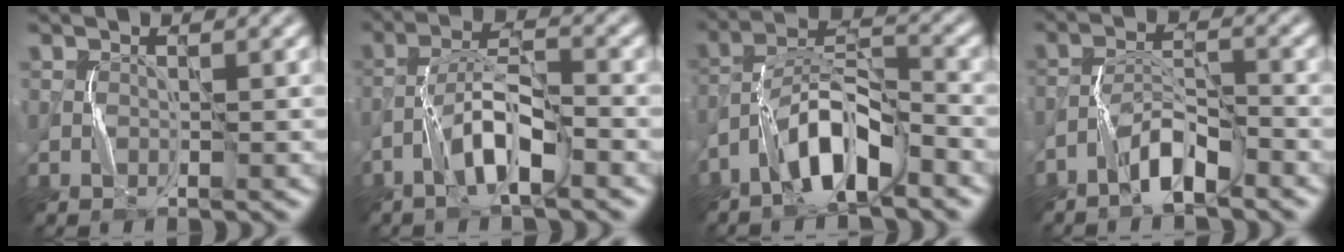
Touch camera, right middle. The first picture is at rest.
{"total": 5.3, "force": [-2.8, 1.1, 4.3], "torque": [-0.081, 0.016, -0.055]}
{"total": 6.9, "force": [-4.3, 2.1, 4.9], "torque": [-0.090, 0.013, -0.085]}
{"total": 3.9, "force": [-2.8, 1.0, 2.5], "torque": [-0.045, 0.015, -0.055]}